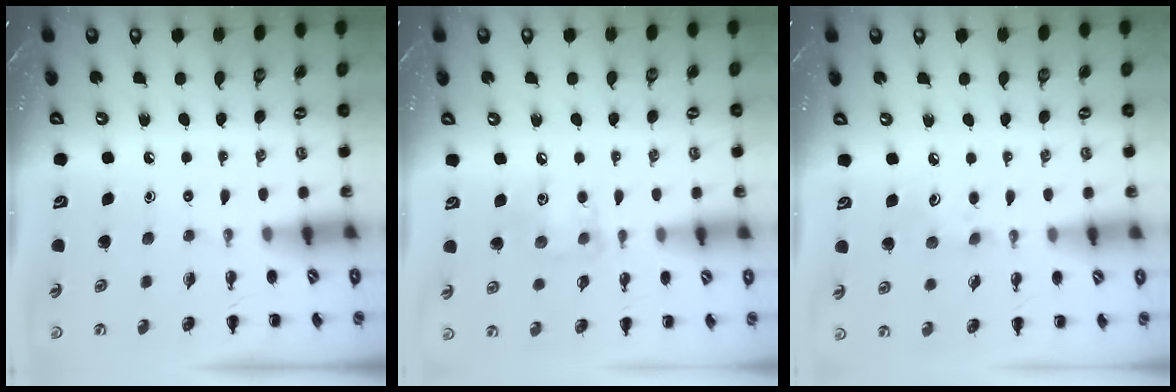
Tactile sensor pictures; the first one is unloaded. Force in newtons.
{"total": 7.0, "press": 7.0, "slide": 0.7}
{"total": 7.1, "press": 6.9, "slide": 1.6}